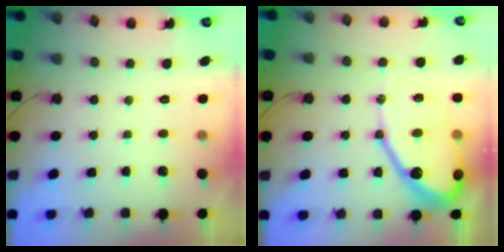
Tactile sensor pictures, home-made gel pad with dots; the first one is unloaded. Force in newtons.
{"total": 15.8, "press": 15.8, "slide": 1.2}